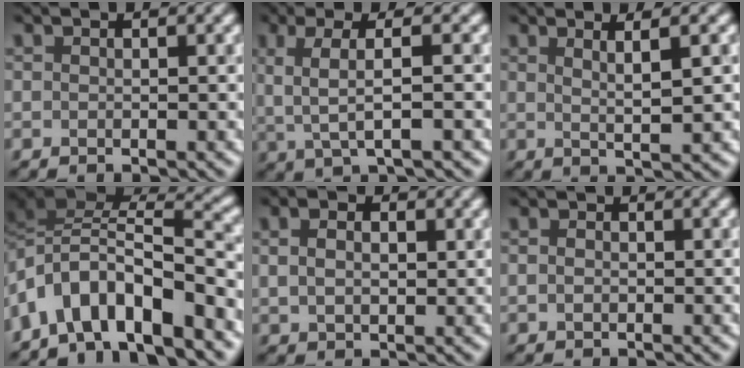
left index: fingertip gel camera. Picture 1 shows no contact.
{"total": 4.0, "force": [0.6, 1.1, 3.8], "torque": [-0.072, 0.007, 0.014]}
{"total": 3.3, "force": [1.1, 0.6, 3.0], "torque": [-0.047, 0.007, 0.017]}
{"total": 8.8, "force": [-4.6, 3.6, 6.6], "torque": [-0.099, 0.018, -0.087]}
{"total": 3.9, "force": [1.4, 2.6, 2.6], "torque": [-0.041, 0.015, 0.015]}
{"total": 0.9, "force": [-0.1, 0.7, 0.5], "torque": [-0.013, 0.002, 0.000]}